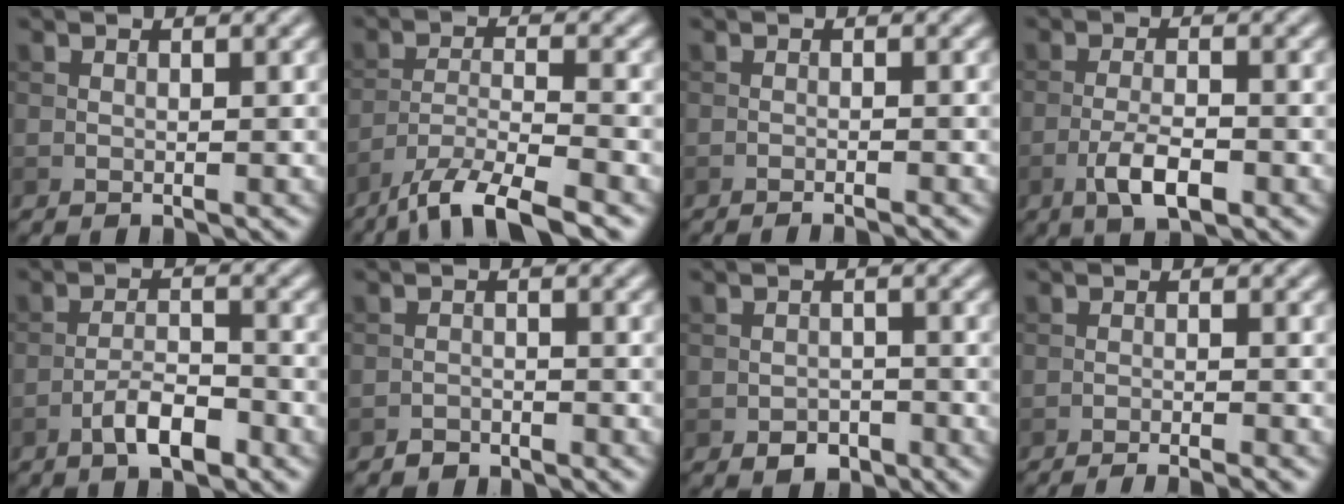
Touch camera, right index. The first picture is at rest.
{"total": 7.5, "force": [-5.8, 1.6, 4.5], "torque": [-0.077, -0.004, -0.109]}
{"total": 1.6, "force": [-1.3, 0.2, 1.0], "torque": [-0.010, 0.002, -0.023]}
{"total": 3.9, "force": [-1.9, 1.3, 3.1], "torque": [-0.063, 0.001, -0.039]}
{"total": 3.7, "force": [-2.3, 1.2, 2.7], "torque": [-0.047, 0.009, -0.044]}
{"total": 1.2, "force": [-1.1, 0.5, 0.0], "torque": [0.005, 0.004, -0.021]}
{"total": 2.4, "force": [-1.4, 1.5, 1.1], "torque": [-0.011, 0.000, -0.026]}
{"total": 3.4, "force": [-2.7, 0.5, 2.1], "torque": [-0.029, -0.001, -0.049]}